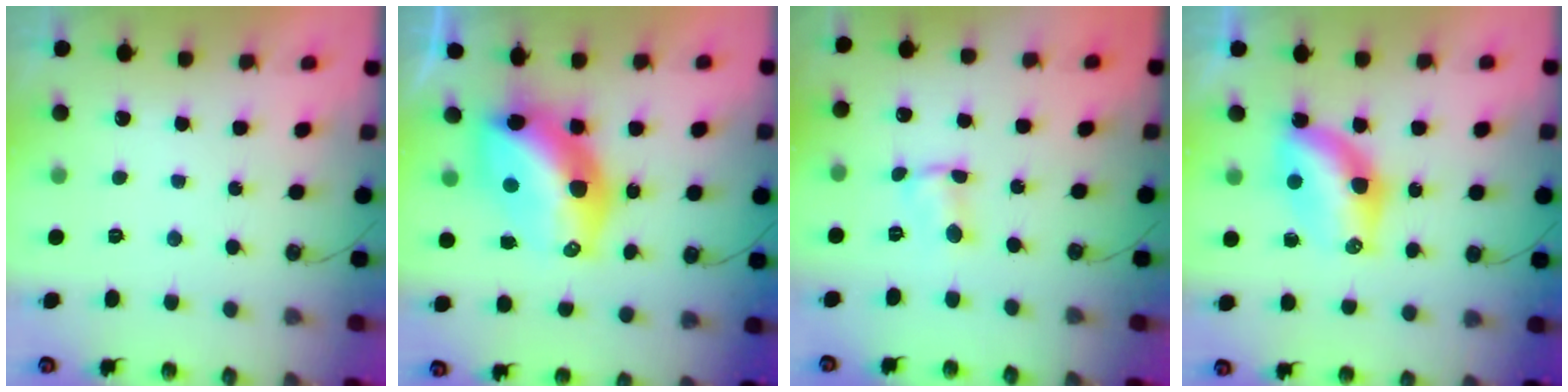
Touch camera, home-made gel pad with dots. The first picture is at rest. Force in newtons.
{"total": 15.1, "press": 15.0, "slide": 1.3}
{"total": 2.6, "press": 2.6, "slide": 0.3}
{"total": 7.2, "press": 7.1, "slide": 0.5}